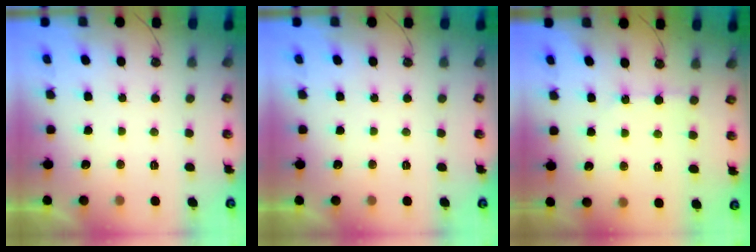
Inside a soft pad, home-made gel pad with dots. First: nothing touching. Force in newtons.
{"total": 0.0}
{"total": 3.7, "press": 3.7, "slide": 0.5}